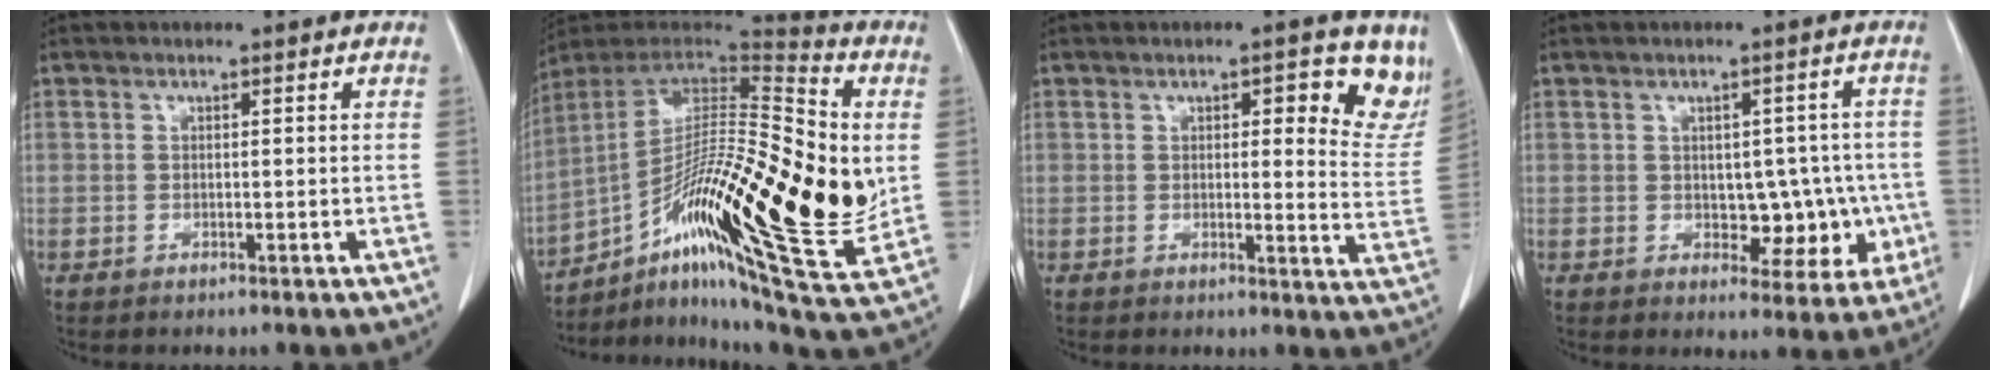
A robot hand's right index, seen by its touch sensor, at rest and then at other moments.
{"total": 30.7, "force": [-2.4, 5.9, 30.1], "torque": [-0.480, -0.008, -0.050]}
{"total": 8.9, "force": [5.5, 2.9, 6.5], "torque": [-0.052, -0.017, 0.051]}
{"total": 7.1, "force": [-1.1, 4.7, 5.2], "torque": [-0.043, 0.019, 0.000]}